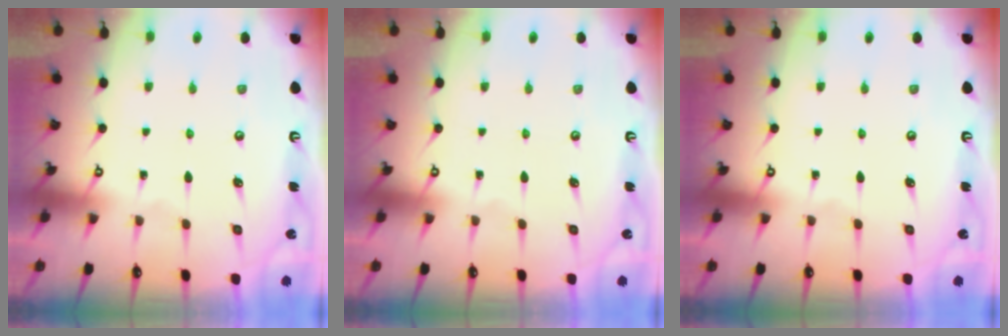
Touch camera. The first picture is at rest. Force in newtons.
{"total": 0.0}
{"total": 0.0}